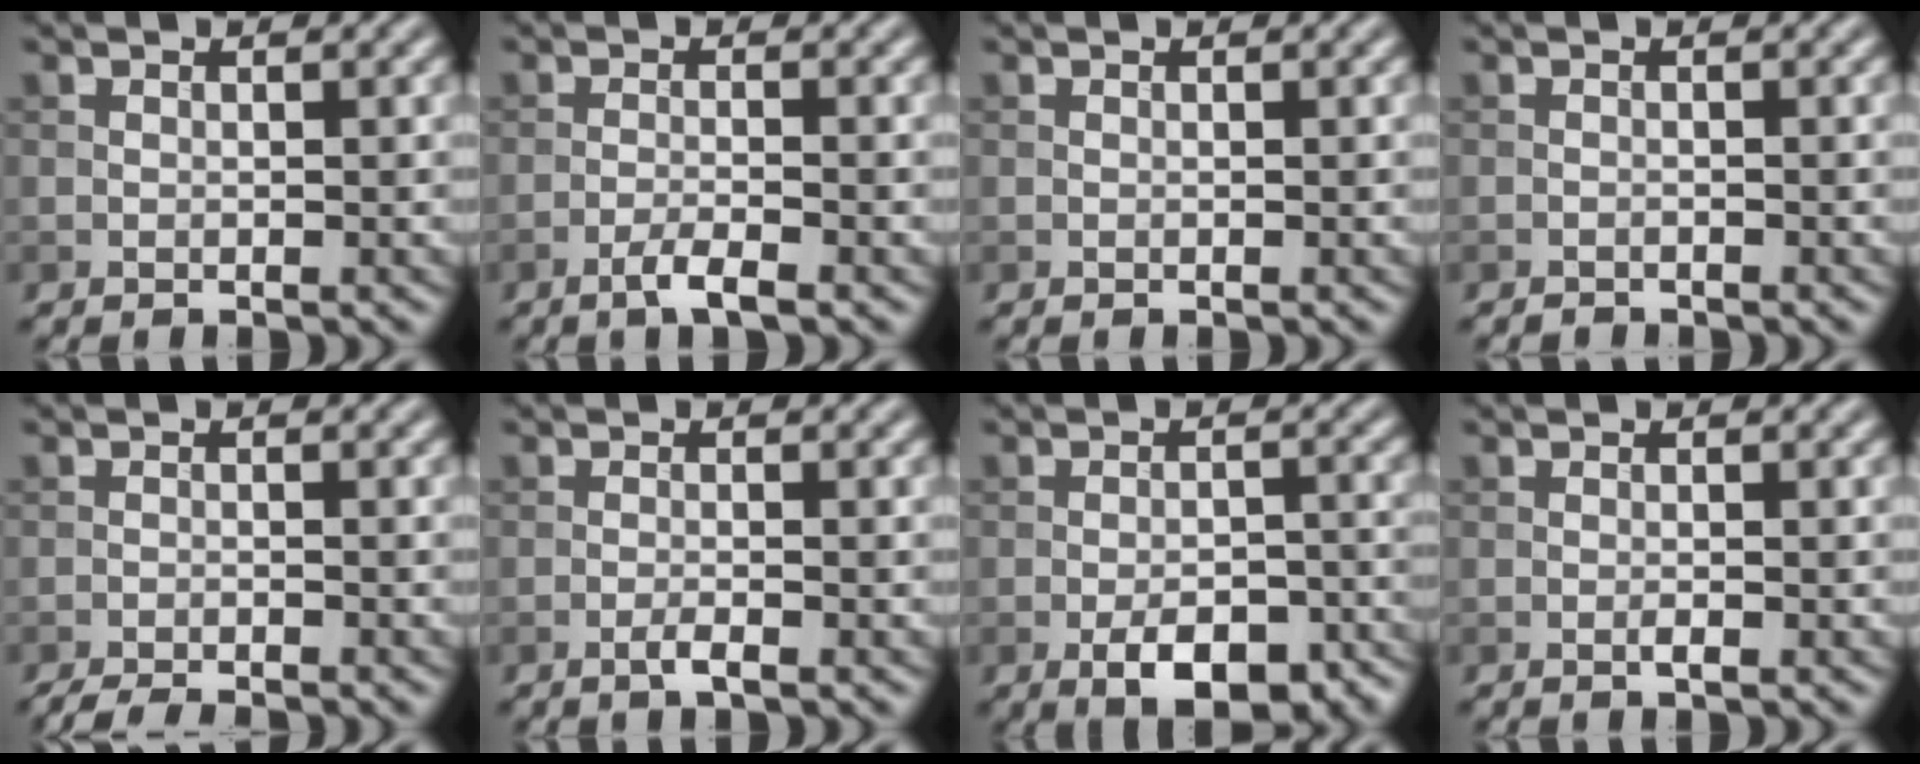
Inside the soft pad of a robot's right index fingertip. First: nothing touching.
{"total": 2.3, "force": [-1.4, 0.4, 1.8], "torque": [-0.032, 0.004, -0.032]}
{"total": 0.0}
{"total": 0.6, "force": [-0.6, 0.1, 0.0], "torque": [0.002, -0.001, -0.012]}
{"total": 3.0, "force": [-2.7, 0.3, 1.3], "torque": [-0.024, -0.004, -0.050]}
{"total": 1.3, "force": [-0.8, 0.2, 1.0], "torque": [-0.018, 0.002, -0.017]}
{"total": 6.6, "force": [-3.6, 3.0, 4.7], "torque": [-0.067, -0.002, -0.049]}
{"total": 0.6, "force": [-0.3, 0.1, 0.6], "torque": [-0.012, -0.001, -0.006]}